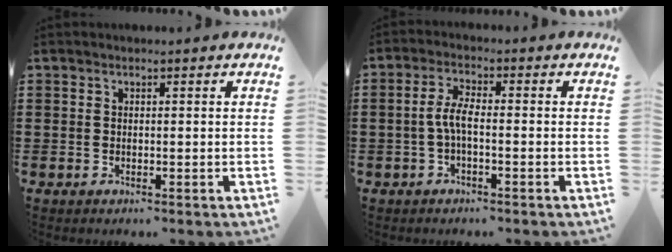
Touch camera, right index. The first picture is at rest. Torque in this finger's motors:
{"motor_torque": [0.75, -0.30, 0.49, 0.14]}